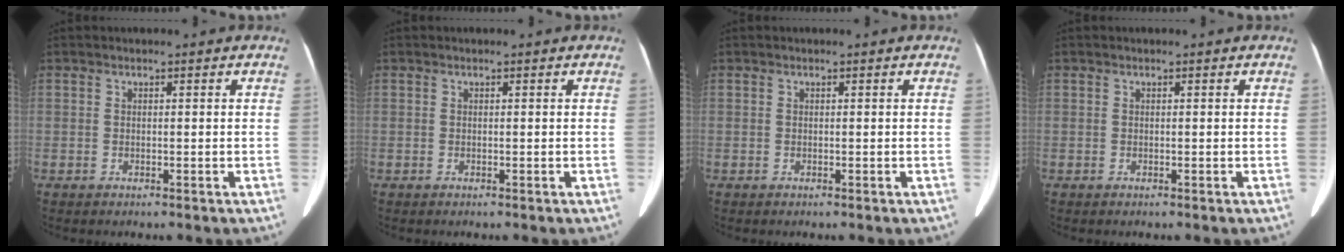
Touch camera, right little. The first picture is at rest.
{"total": 0.0}
{"total": 0.0}
{"total": 0.0}